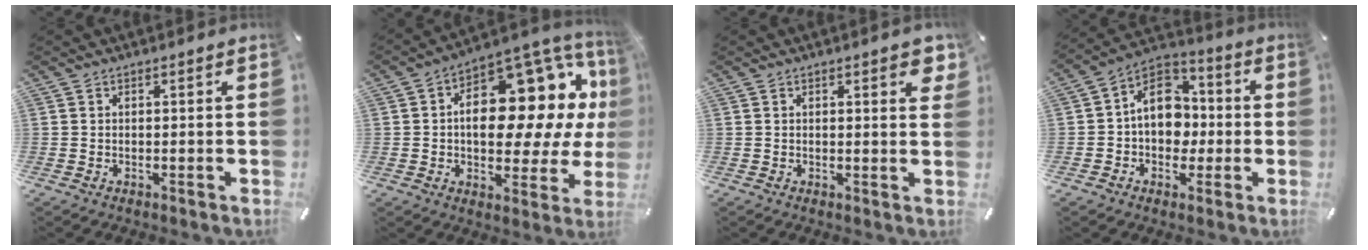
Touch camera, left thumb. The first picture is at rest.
{"total": 19.7, "force": [5.2, 12.0, 14.8], "torque": [-0.190, -0.054, 0.088]}
{"total": 3.0, "force": [1.5, 1.0, 2.4], "torque": [-0.035, -0.002, 0.023]}
{"total": 12.1, "force": [-0.5, 10.0, 6.8], "torque": [-0.119, 0.016, -0.006]}